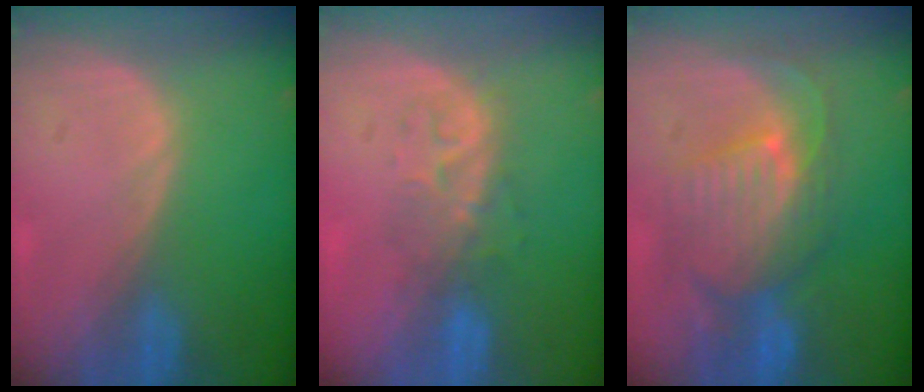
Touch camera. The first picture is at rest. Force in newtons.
{"total": 4.6, "press": 4.5, "slide": 1.1}
{"total": 9.8, "press": 9.0, "slide": 3.9}